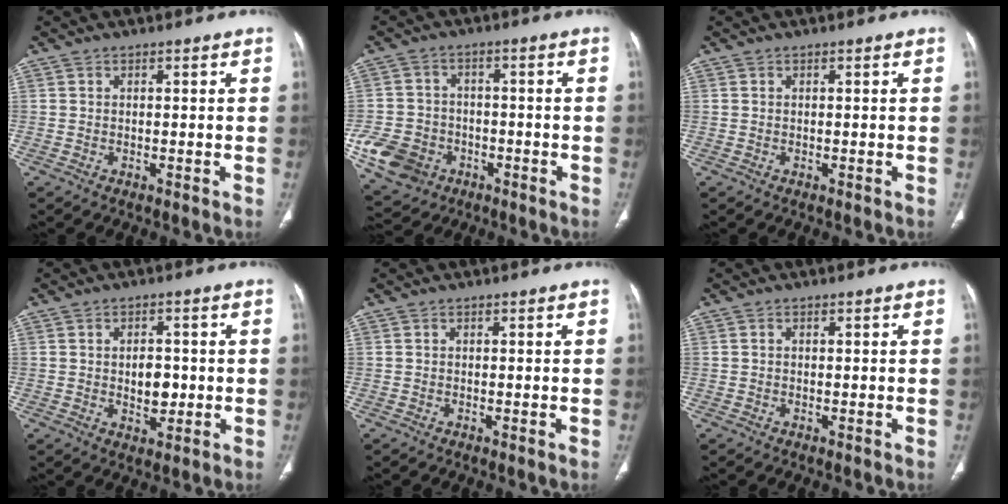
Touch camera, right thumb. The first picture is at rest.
{"total": 10.3, "force": [-4.1, 8.5, 3.9], "torque": [-0.071, 0.020, -0.066]}
{"total": 0.0}
{"total": 5.0, "force": [-0.2, 3.2, 3.8], "torque": [-0.040, -0.001, 0.001]}
{"total": 0.0}
{"total": 0.0}